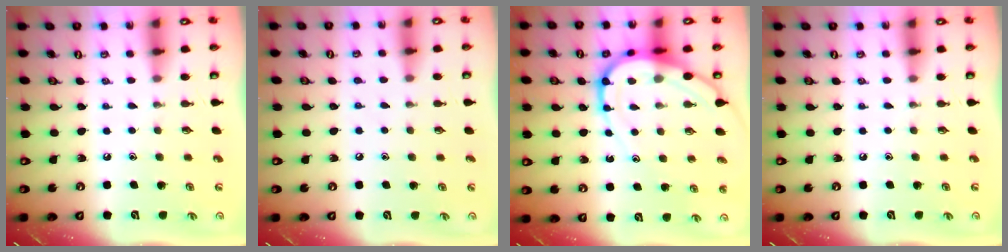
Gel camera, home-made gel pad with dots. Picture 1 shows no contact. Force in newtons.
{"total": 3.4, "press": 3.2, "slide": 1.1}
{"total": 12.5, "press": 12.4, "slide": 1.3}
{"total": 0.0}